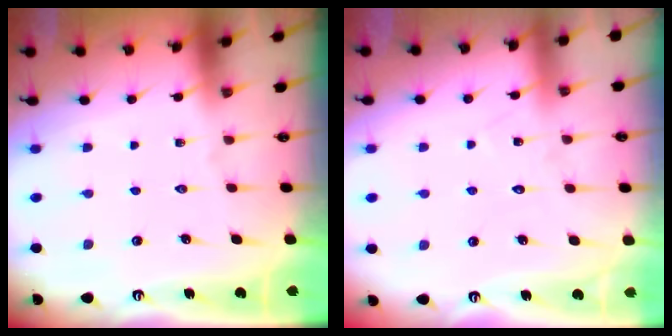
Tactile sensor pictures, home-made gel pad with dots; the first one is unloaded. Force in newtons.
{"total": 6.0, "press": 5.9, "slide": 0.6}